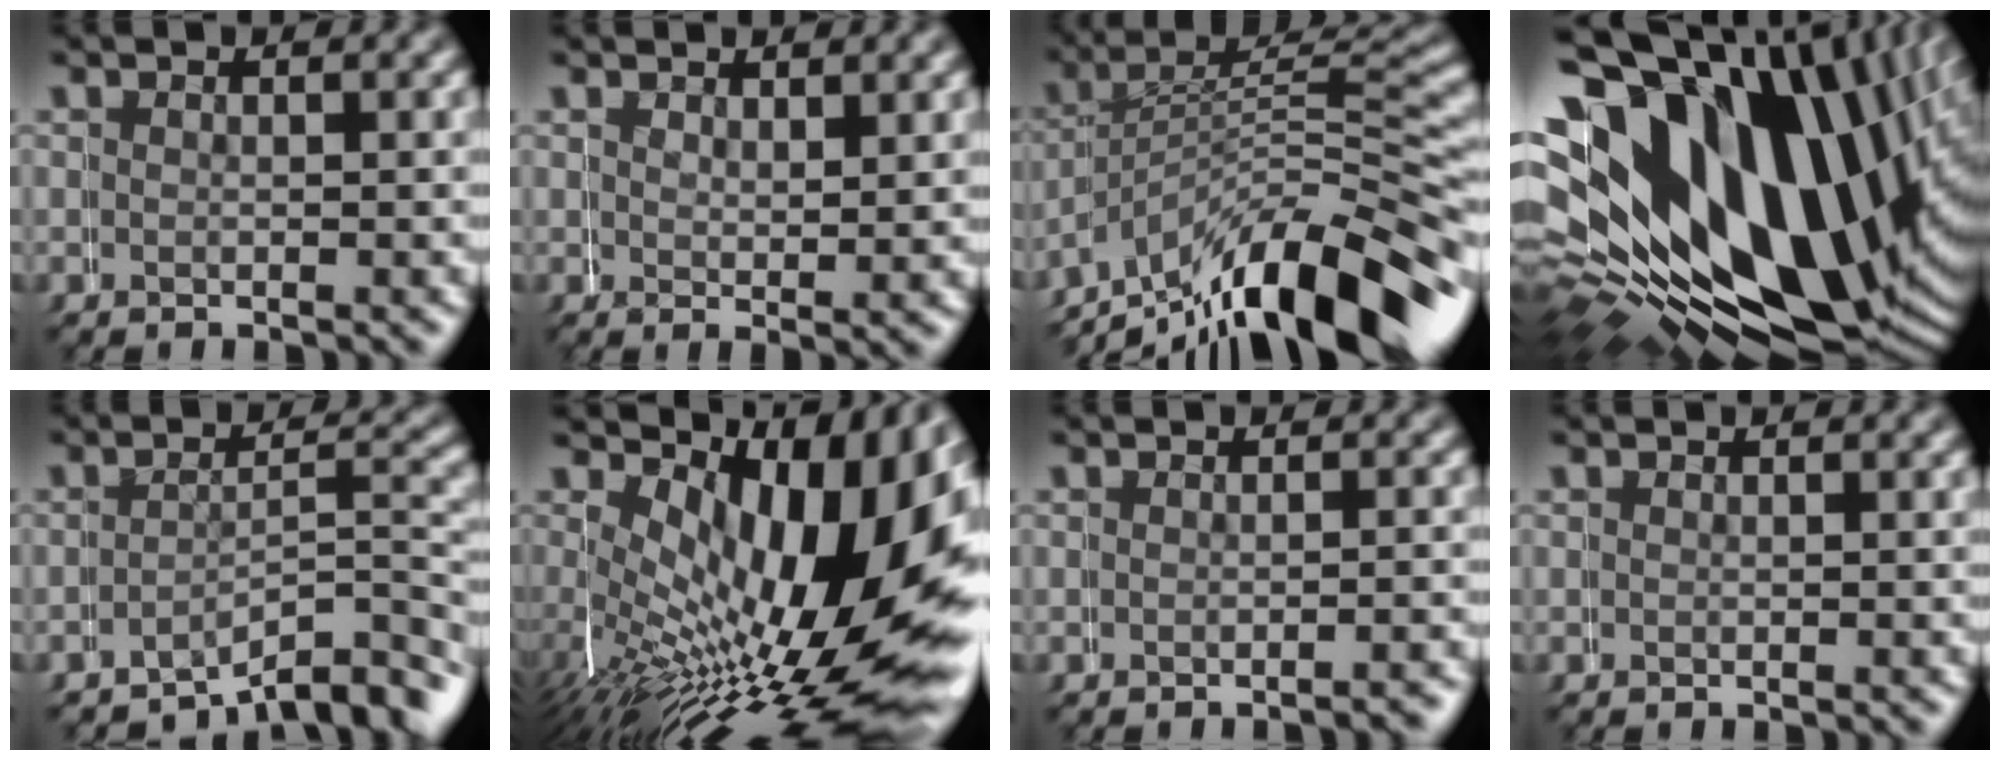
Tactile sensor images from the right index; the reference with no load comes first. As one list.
[{"total": 1.4, "force": [1.2, 0.4, 0.7], "torque": [-0.013, -0.012, 0.023]}, {"total": 11.9, "force": [-7.2, 5.5, 7.7], "torque": [-0.115, -0.015, -0.103]}, {"total": 27.3, "force": [-0.8, 18.9, 19.7], "torque": [-0.337, -0.018, -0.010]}, {"total": 5.3, "force": [-4.3, 1.2, 2.7], "torque": [-0.029, -0.003, -0.065]}, {"total": 16.8, "force": [-2.0, 8.4, 14.5], "torque": [-0.205, -0.033, -0.007]}, {"total": 1.5, "force": [-1.4, 0.0, 0.5], "torque": [0.000, 0.008, -0.024]}, {"total": 0.0}]